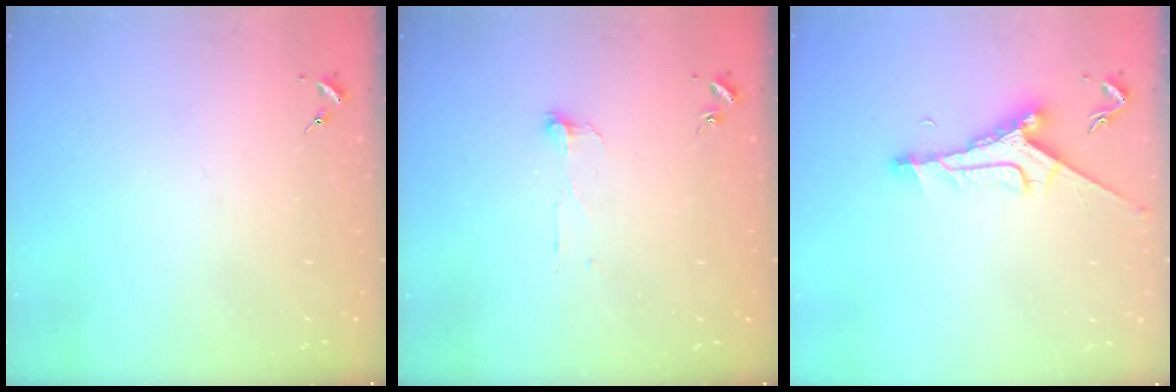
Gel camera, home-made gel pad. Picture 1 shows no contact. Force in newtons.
{"total": 3.9, "press": 3.9, "slide": 0.3}
{"total": 9.4, "press": 9.4, "slide": 0.7}